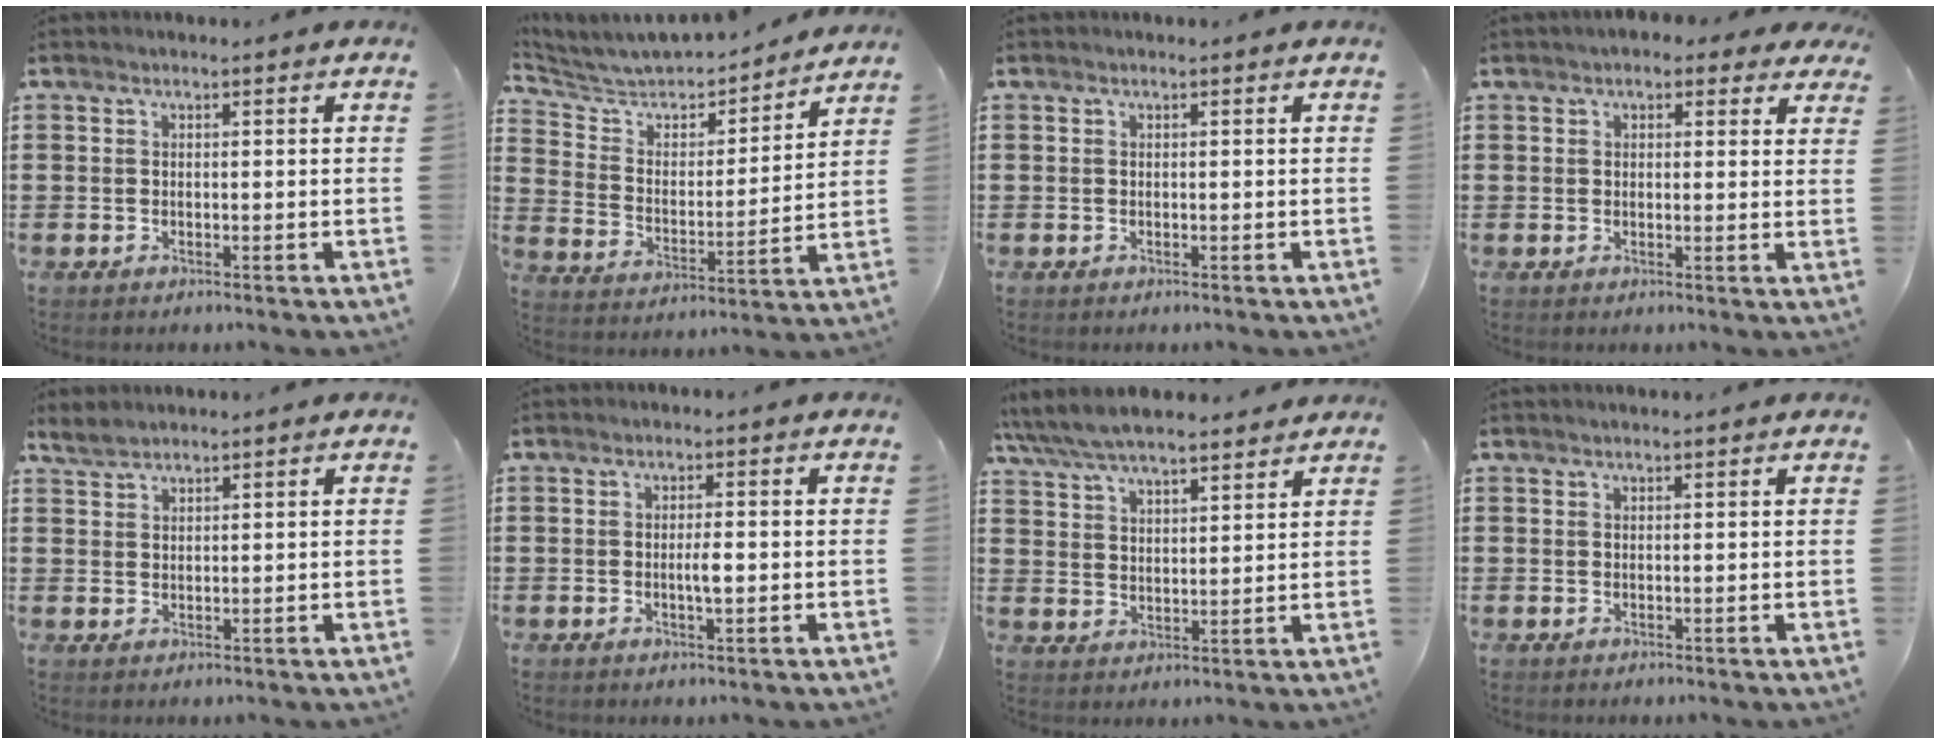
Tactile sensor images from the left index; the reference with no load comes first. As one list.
[{"total": 4.5, "force": [4.3, 1.4, 0.7], "torque": [-0.044, -0.036, 0.064]}, {"total": 0.0}, {"total": 2.8, "force": [2.2, 1.3, 1.2], "torque": [-0.024, 0.001, 0.037]}, {"total": 2.0, "force": [1.9, 0.5, 0.5], "torque": [-0.014, 0.004, 0.037]}, {"total": 2.3, "force": [-0.3, 0.4, 2.2], "torque": [-0.042, 0.000, -0.005]}, {"total": 6.6, "force": [6.1, 1.6, 2.0], "torque": [-0.063, -0.020, 0.111]}, {"total": 0.5, "force": [0.5, 0.0, 0.2], "torque": [-0.004, 0.000, 0.010]}]